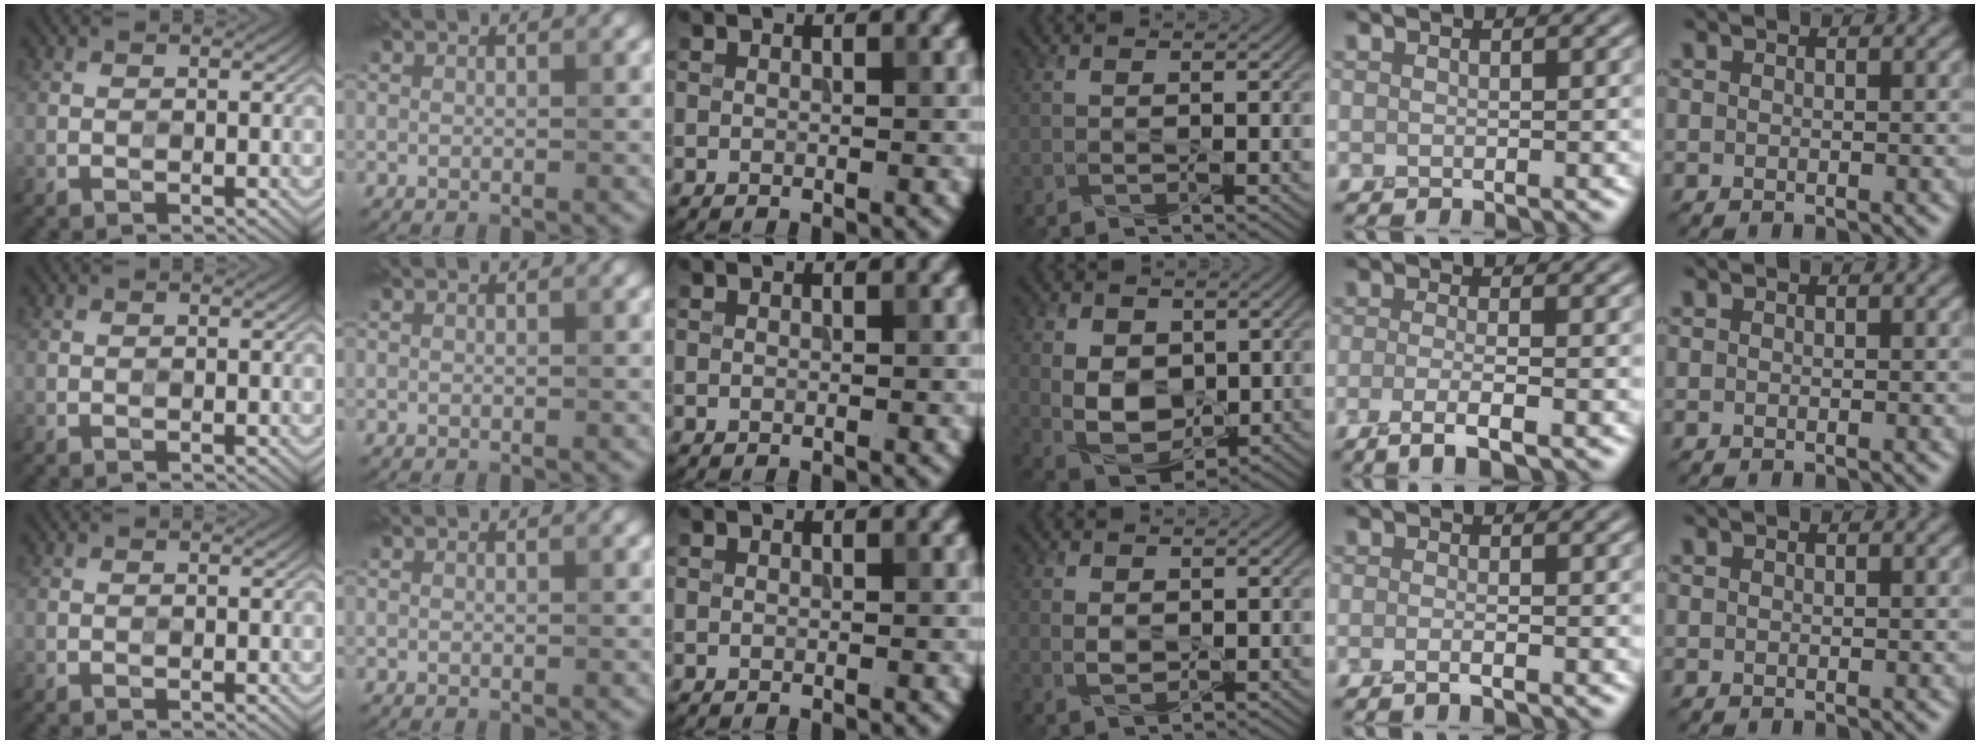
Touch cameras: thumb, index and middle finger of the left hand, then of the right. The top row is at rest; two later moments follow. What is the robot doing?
{"motion": "squeeze", "object": "foam earplug"}